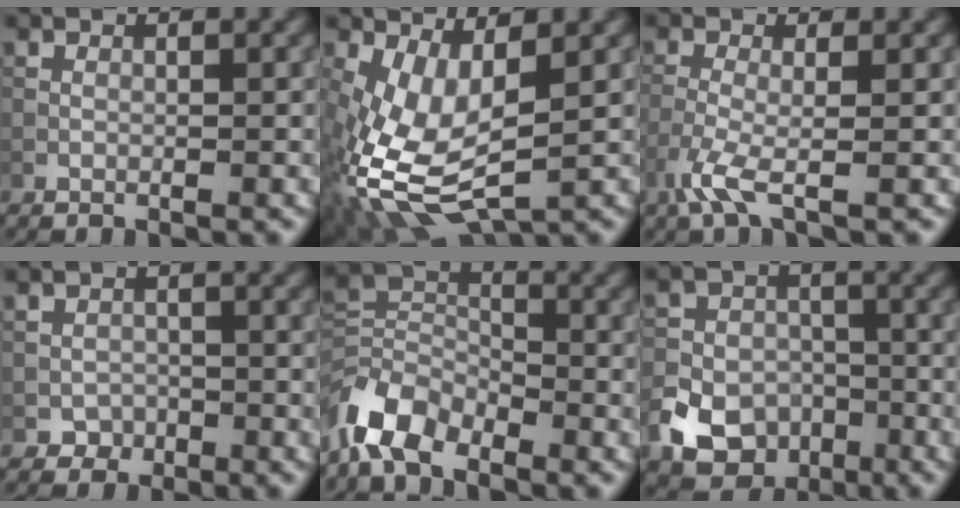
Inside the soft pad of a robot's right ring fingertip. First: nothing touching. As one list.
[{"total": 9.3, "force": [-1.3, 4.5, 8.0], "torque": [-0.195, -0.015, -0.016]}, {"total": 3.1, "force": [-1.5, 0.5, 2.7], "torque": [-0.067, -0.004, -0.042]}, {"total": 1.5, "force": [-0.7, 1.3, 0.1], "torque": [0.006, 0.002, -0.013]}, {"total": 5.9, "force": [-4.2, 3.1, 2.7], "torque": [-0.051, -0.004, -0.096]}, {"total": 7.9, "force": [-4.1, 6.1, 2.9], "torque": [-0.035, -0.011, -0.089]}]